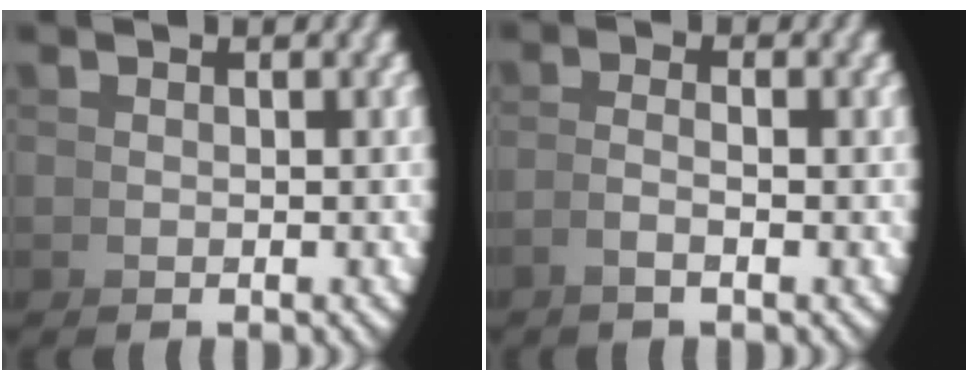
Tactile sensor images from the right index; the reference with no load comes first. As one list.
[{"total": 1.8, "force": [-0.7, -1.2, 1.0], "torque": [-0.019, 0.000, -0.010]}]